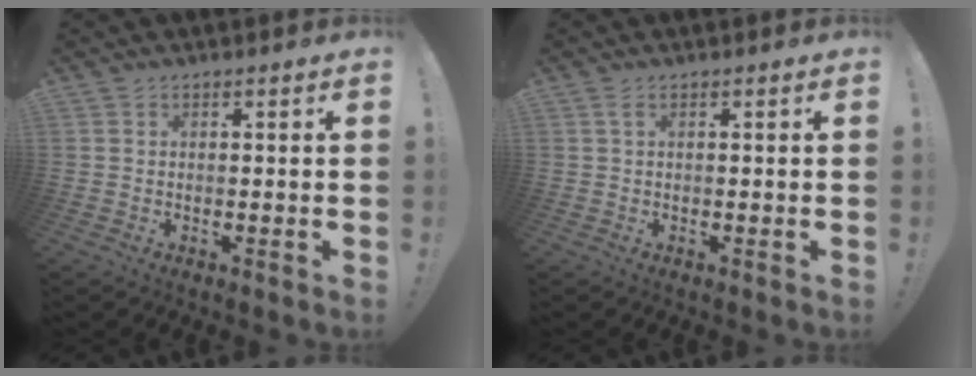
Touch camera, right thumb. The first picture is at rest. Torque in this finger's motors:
{"motor_torque": [-0.02, 0.02, 0.02, -0.04, 0.00]}